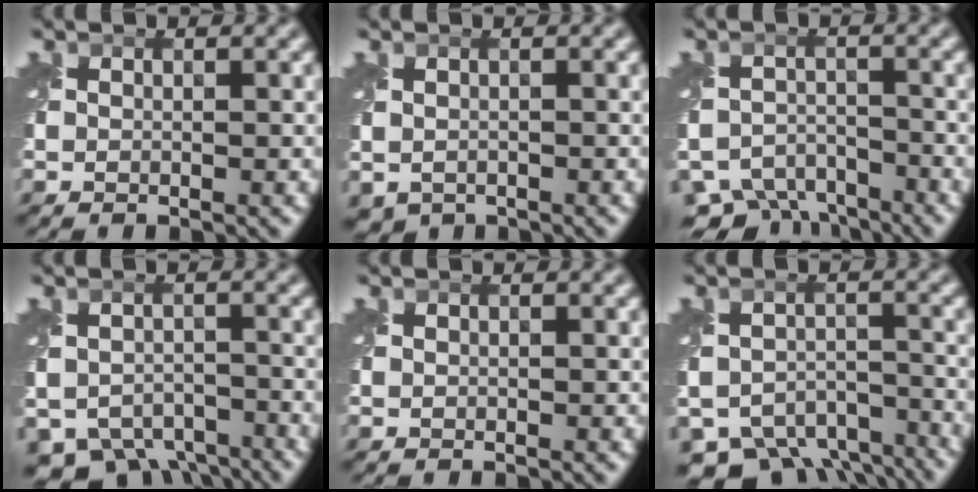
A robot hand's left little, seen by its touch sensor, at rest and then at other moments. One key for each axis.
{"total": 1.6, "fx": -0.9, "fy": 1.1, "fz": 0.7, "tx": -0.018, "ty": -0.010, "tz": -0.014}
{"total": 7.9, "fx": -6.8, "fy": 3.5, "fz": 2.1, "tx": -0.024, "ty": -0.016, "tz": -0.109}
{"total": 7.0, "fx": -5.6, "fy": 3.7, "fz": 2.3, "tx": -0.032, "ty": -0.022, "tz": -0.080}
{"total": 0.0}
{"total": 10.6, "fx": -9.1, "fy": 4.7, "fz": 2.8, "tx": -0.031, "ty": -0.016, "tz": -0.119}